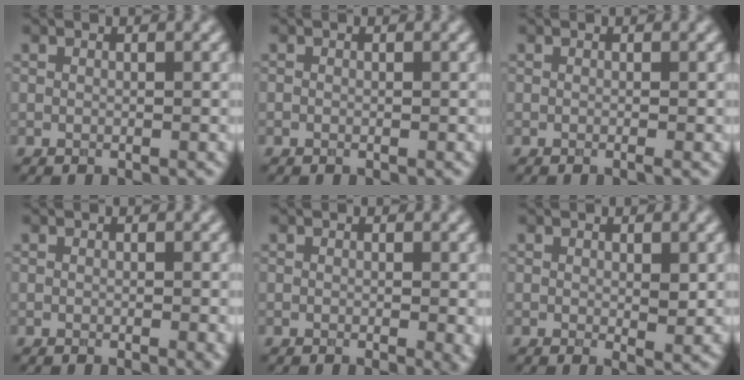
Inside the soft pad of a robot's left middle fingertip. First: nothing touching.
{"total": 0.0}
{"total": 0.6, "force": [-0.2, 0.1, 0.5], "torque": [-0.008, -0.005, -0.004]}
{"total": 0.8, "force": [-0.2, 0.1, 0.8], "torque": [-0.010, -0.003, -0.002]}
{"total": 1.5, "force": [-0.2, 0.3, 1.4], "torque": [-0.017, -0.006, -0.002]}
{"total": 1.9, "force": [0.3, 0.7, 1.7], "torque": [-0.024, -0.009, 0.008]}